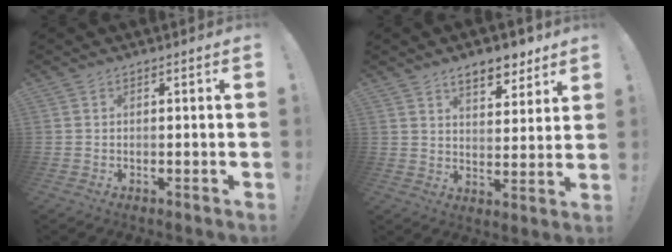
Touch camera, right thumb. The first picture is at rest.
{"total": 9.5, "force": [7.1, 4.0, 4.9], "torque": [-0.060, -0.041, 0.126]}